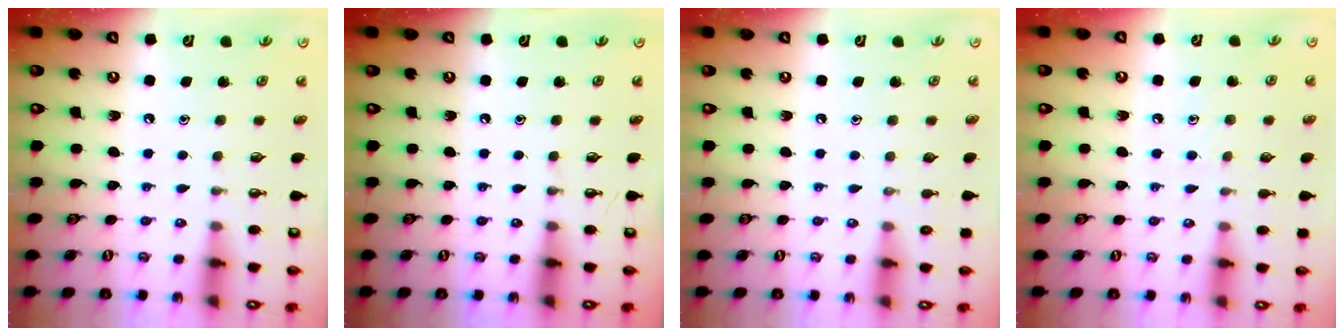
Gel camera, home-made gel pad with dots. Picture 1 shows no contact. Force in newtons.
{"total": 0.0}
{"total": 0.0}
{"total": 5.6, "press": 5.6, "slide": 0.5}